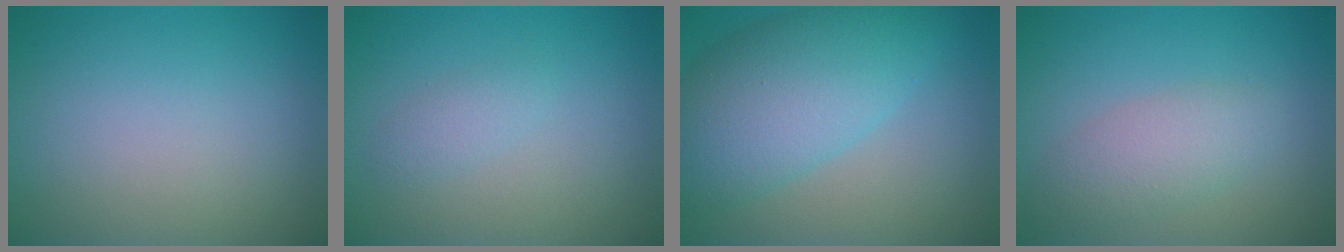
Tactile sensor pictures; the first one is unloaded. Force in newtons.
{"total": 1.2, "press": 1.2, "slide": 0.1}
{"total": 8.4, "press": 8.4, "slide": 0.3}
{"total": 3.2, "press": 3.2, "slide": 0.3}